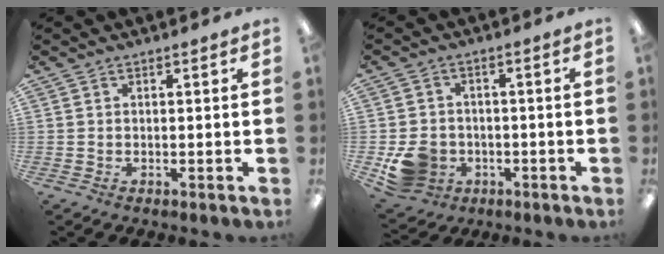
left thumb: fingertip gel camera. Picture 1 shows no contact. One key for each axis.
{"total": 8.2, "fx": -2.8, "fy": 6.9, "fz": 3.4, "tx": -0.066, "ty": 0.022, "tz": -0.043}